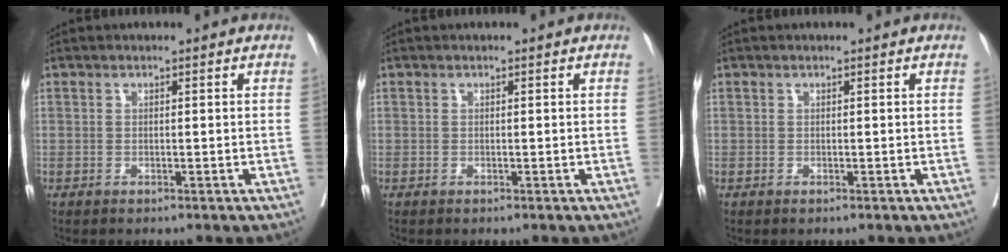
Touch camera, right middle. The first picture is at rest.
{"total": 0.0}
{"total": 0.0}